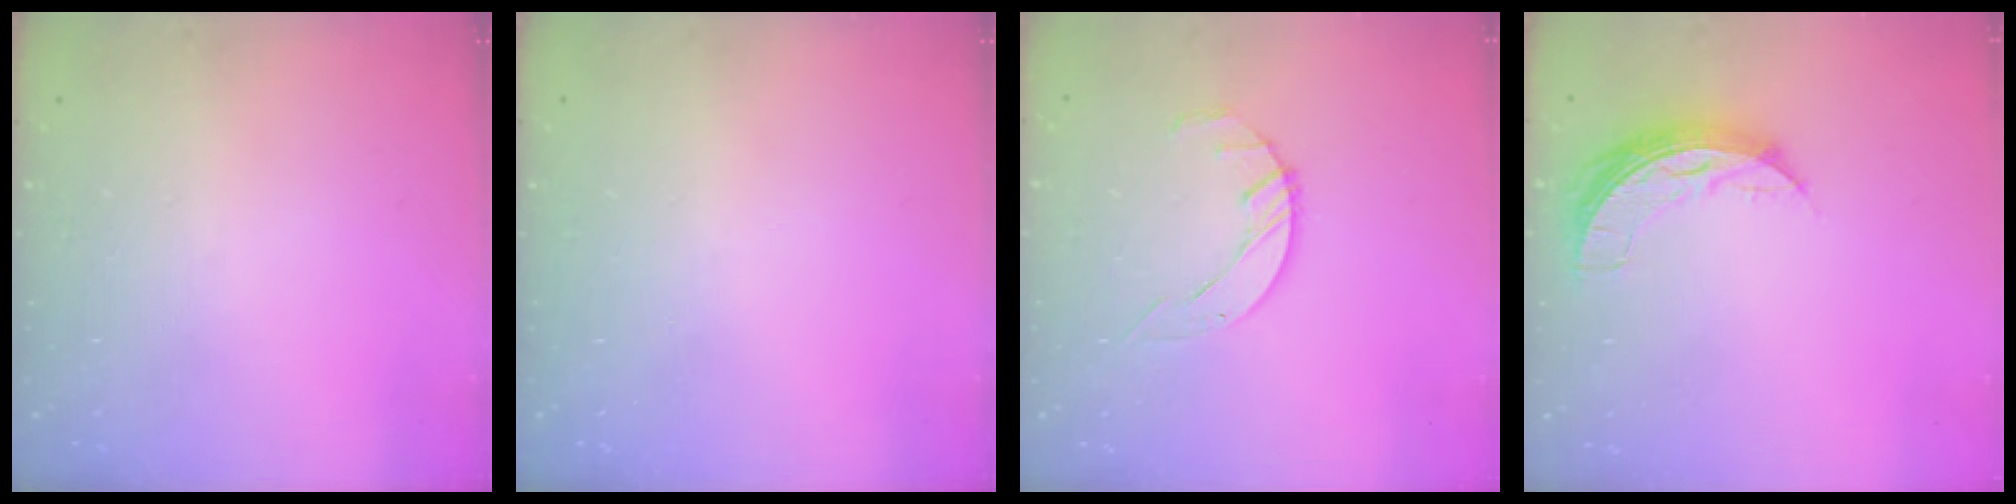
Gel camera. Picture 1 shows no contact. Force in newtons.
{"total": 0.0}
{"total": 3.2, "press": 3.2, "slide": 0.4}
{"total": 7.7, "press": 7.7, "slide": 0.4}